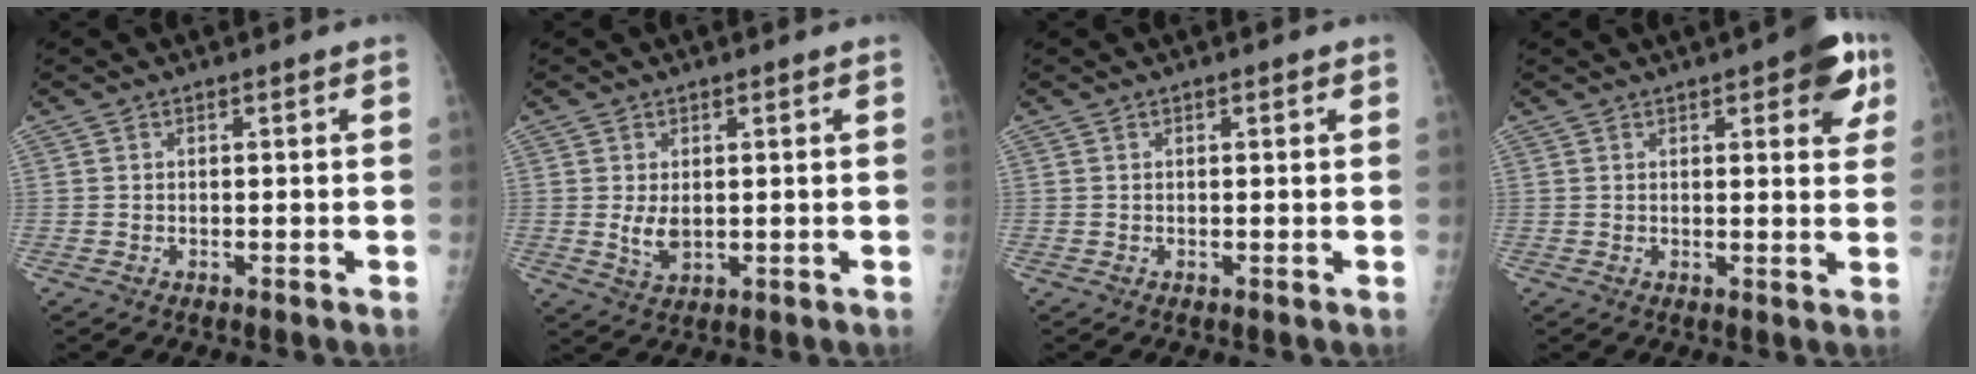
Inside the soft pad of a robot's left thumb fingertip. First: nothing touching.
{"total": 3.7, "force": [0.3, 2.2, 3.0], "torque": [-0.048, -0.011, 0.013]}
{"total": 0.6, "force": [0.4, 0.2, 0.5], "torque": [-0.007, 0.000, 0.004]}
{"total": 12.1, "force": [6.0, 3.0, 10.1], "torque": [-0.106, -0.018, 0.070]}